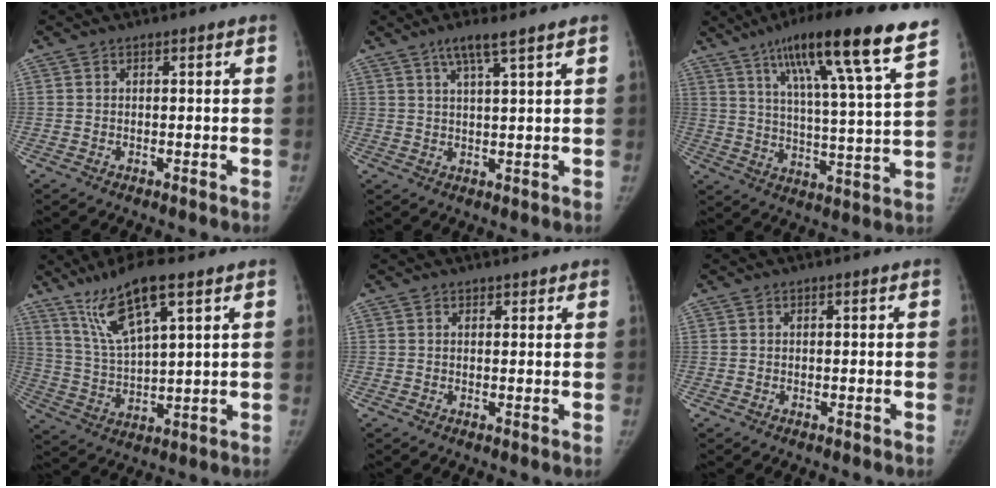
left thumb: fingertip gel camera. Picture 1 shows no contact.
{"total": 5.0, "force": [3.3, 0.0, 3.7], "torque": [-0.073, -0.014, 0.065]}
{"total": 20.5, "force": [13.1, 1.3, 15.7], "torque": [-0.229, -0.038, 0.197]}
{"total": 12.2, "force": [7.4, 2.4, 9.4], "torque": [-0.182, -0.028, 0.150]}
{"total": 2.3, "force": [2.0, 0.9, 0.8], "torque": [0.010, -0.002, 0.022]}
{"total": 0.0}